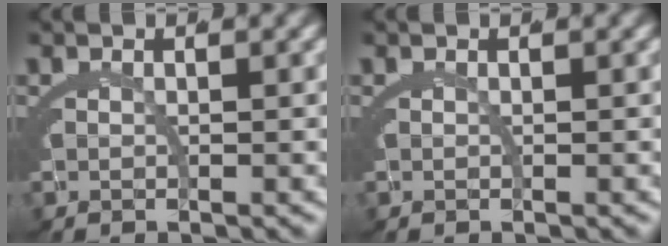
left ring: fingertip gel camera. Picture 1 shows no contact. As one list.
[{"total": 0.0}]